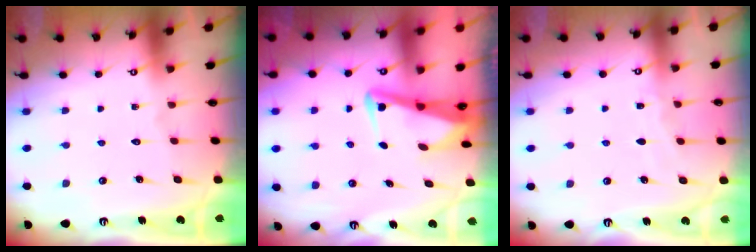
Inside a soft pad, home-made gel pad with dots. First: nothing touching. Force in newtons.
{"total": 3.7, "press": 3.5, "slide": 1.0}
{"total": 3.3, "press": 3.2, "slide": 0.5}